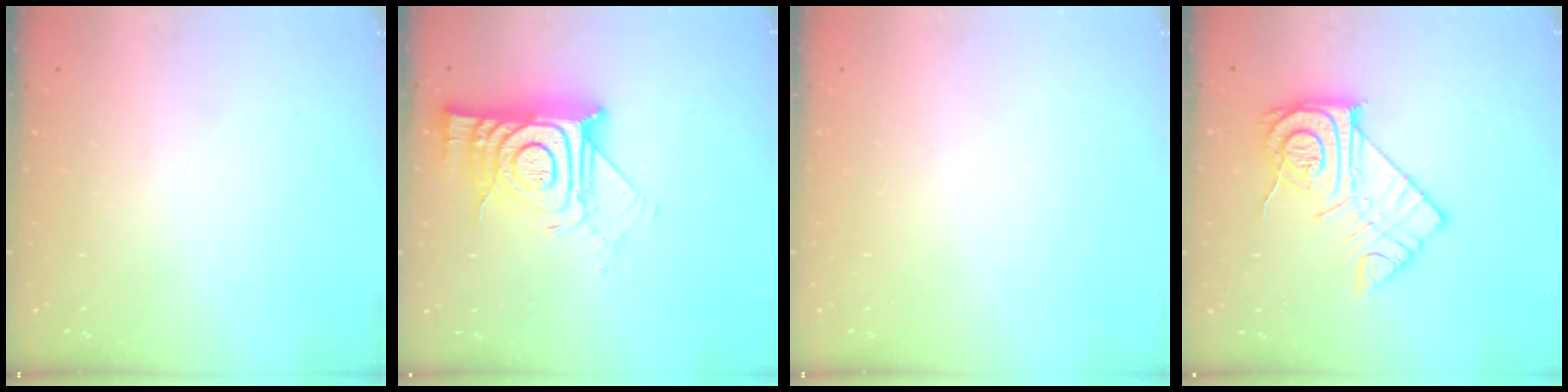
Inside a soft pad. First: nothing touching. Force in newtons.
{"total": 16.3, "press": 16.2, "slide": 1.5}
{"total": 1.6, "press": 1.6, "slide": 0.1}
{"total": 14.9, "press": 14.8, "slide": 1.2}